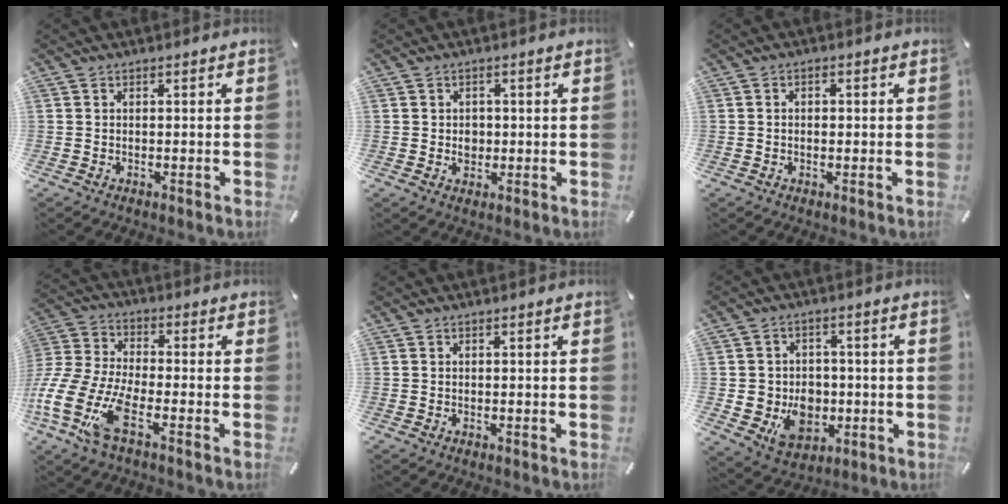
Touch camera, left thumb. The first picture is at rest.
{"total": 2.7, "force": [0.0, 2.5, 1.1], "torque": [0.000, -0.007, -0.006]}
{"total": 1.4, "force": [-0.2, 1.1, 1.0], "torque": [-0.019, 0.004, -0.005]}
{"total": 15.5, "force": [-8.0, 6.8, 11.3], "torque": [-0.256, 0.016, -0.146]}
{"total": 0.0}
{"total": 9.7, "force": [-1.3, 8.8, 3.8], "torque": [-0.066, 0.006, -0.016]}